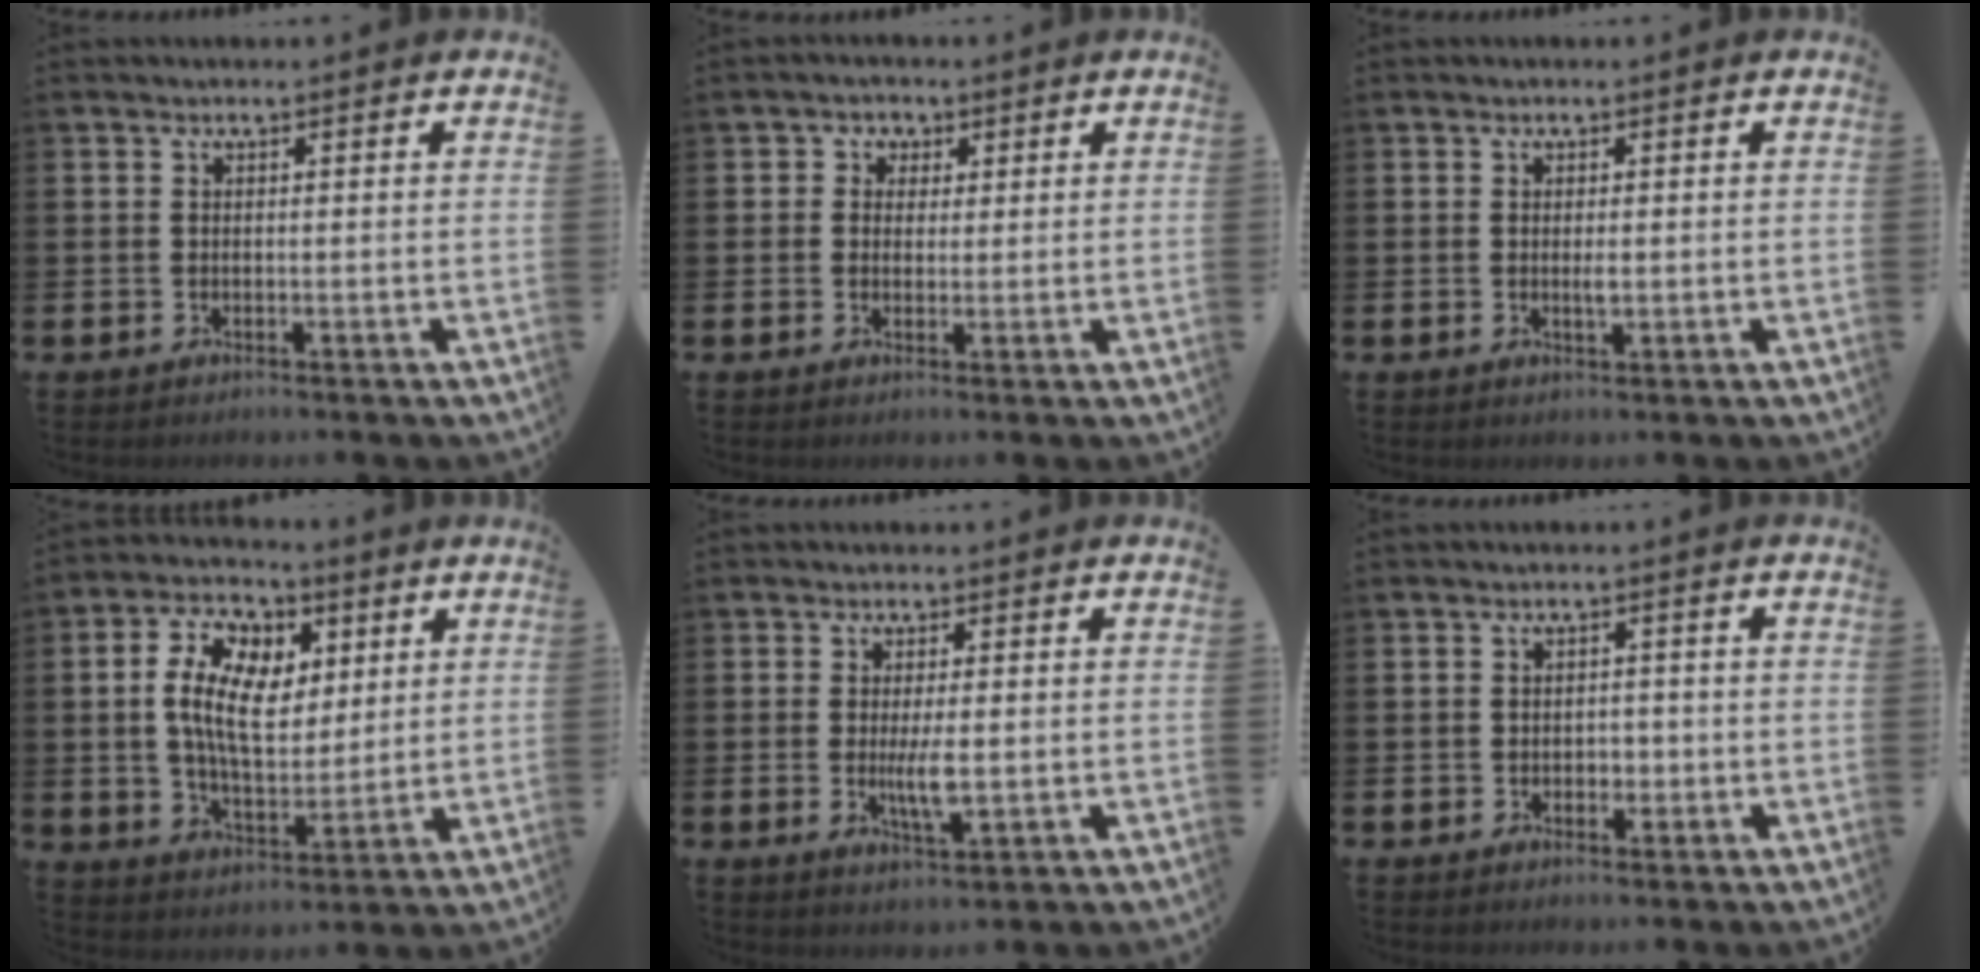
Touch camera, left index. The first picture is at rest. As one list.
[{"total": 2.4, "force": [1.0, 2.2, 0.0], "torque": [0.006, 0.005, 0.013]}, {"total": 1.1, "force": [0.0, 0.3, 1.1], "torque": [-0.014, -0.001, -0.002]}, {"total": 9.4, "force": [3.6, 5.5, 6.7], "torque": [-0.134, 0.001, 0.065]}, {"total": 3.6, "force": [-0.1, 0.9, 3.5], "torque": [-0.048, -0.007, -0.007]}, {"total": 1.6, "force": [-0.4, 1.4, 0.6], "torque": [0.001, -0.001, -0.014]}]